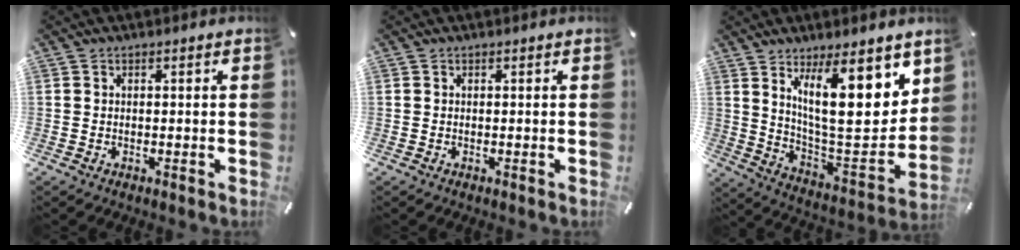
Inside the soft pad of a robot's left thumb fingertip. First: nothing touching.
{"total": 0.0}
{"total": 19.5, "force": [9.9, 6.8, 15.4], "torque": [-0.230, -0.068, 0.160]}